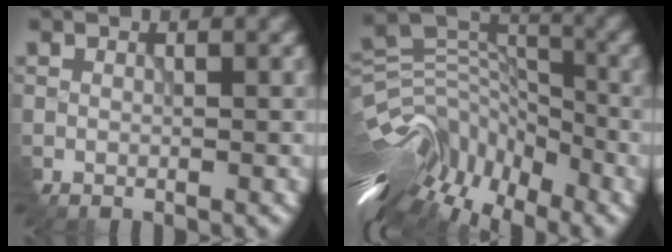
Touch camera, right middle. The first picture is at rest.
{"total": 13.8, "force": [-8.4, 6.4, 8.9], "torque": [-0.157, 0.024, -0.129]}